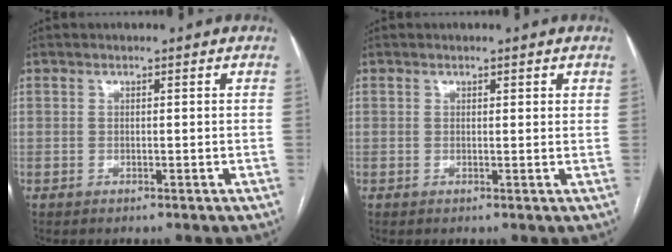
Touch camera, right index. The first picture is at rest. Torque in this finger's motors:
{"motor_torque": [-0.15, -0.02, -0.04, -0.01]}